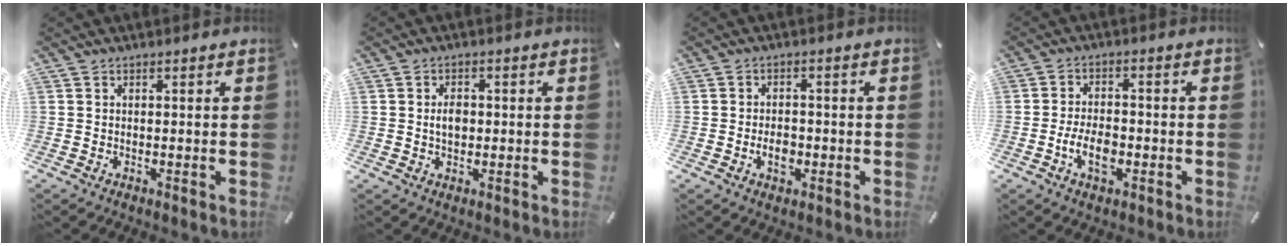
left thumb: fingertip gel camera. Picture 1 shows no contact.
{"total": 3.4, "force": [0.2, 2.4, 2.4], "torque": [-0.032, -0.002, -0.002]}
{"total": 4.3, "force": [-1.3, 2.9, 2.9], "torque": [-0.058, 0.005, -0.022]}
{"total": 6.6, "force": [-2.2, 3.8, 5.0], "torque": [-0.107, 0.008, -0.041]}